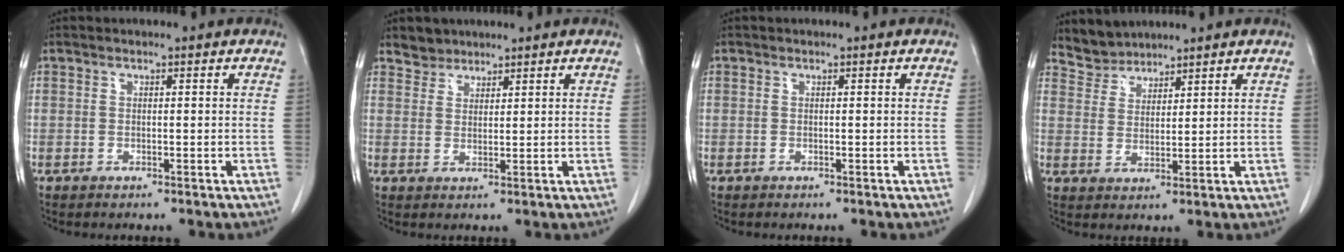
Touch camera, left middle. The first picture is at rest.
{"total": 2.6, "force": [2.2, 1.3, -0.3], "torque": [0.006, 0.006, 0.037]}
{"total": 0.0}
{"total": 4.2, "force": [3.9, 1.2, -0.7], "torque": [0.011, 0.010, 0.081]}